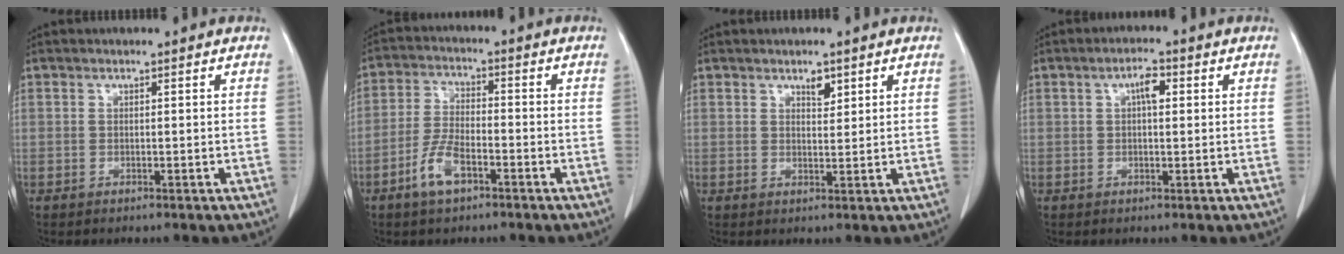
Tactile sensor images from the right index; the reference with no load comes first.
{"total": 6.5, "force": [-3.6, 2.4, 4.8], "torque": [-0.104, 0.001, -0.070]}
{"total": 2.1, "force": [1.4, 0.9, 1.2], "torque": [-0.019, -0.005, 0.024]}
{"total": 3.0, "force": [0.8, 1.1, 2.7], "torque": [-0.049, 0.007, 0.011]}